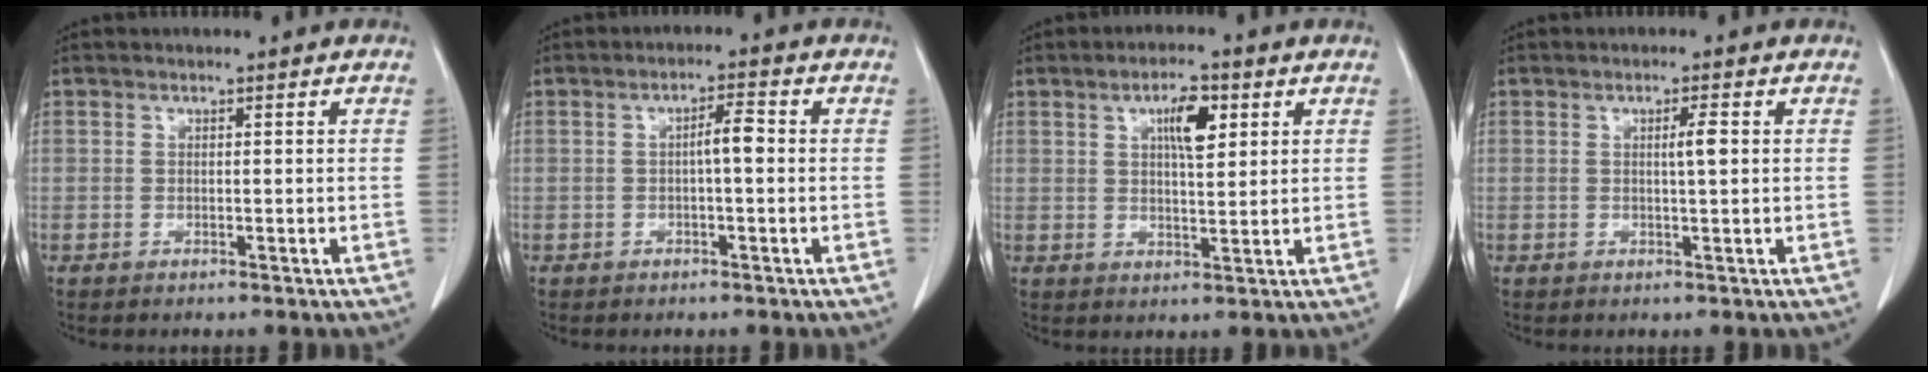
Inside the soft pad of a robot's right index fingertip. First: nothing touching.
{"total": 3.0, "force": [-0.1, 0.5, 2.9], "torque": [-0.049, 0.007, -0.001]}
{"total": 5.7, "force": [2.3, 1.7, 4.9], "torque": [-0.084, 0.003, 0.037]}
{"total": 2.1, "force": [0.3, 0.0, 2.0], "torque": [-0.036, 0.002, 0.007]}